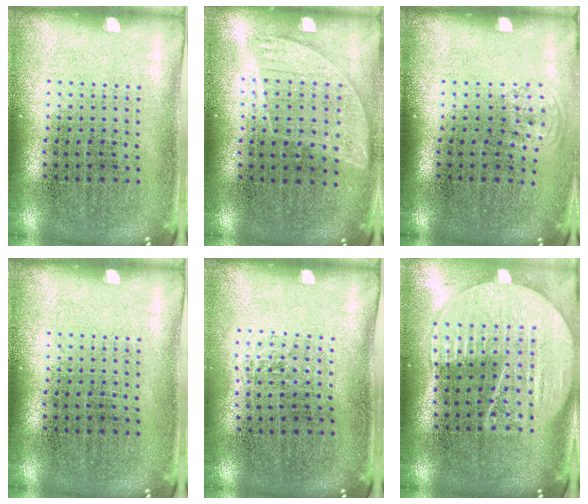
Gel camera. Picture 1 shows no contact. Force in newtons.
{"total": 0.9, "press": 0.7, "slide": 0.5}
{"total": 0.8, "press": 0.6, "slide": 0.5}
{"total": 0.0}
{"total": 0.6, "press": 0.5, "slide": 0.5}
{"total": 2.0, "press": 1.9, "slide": 0.8}